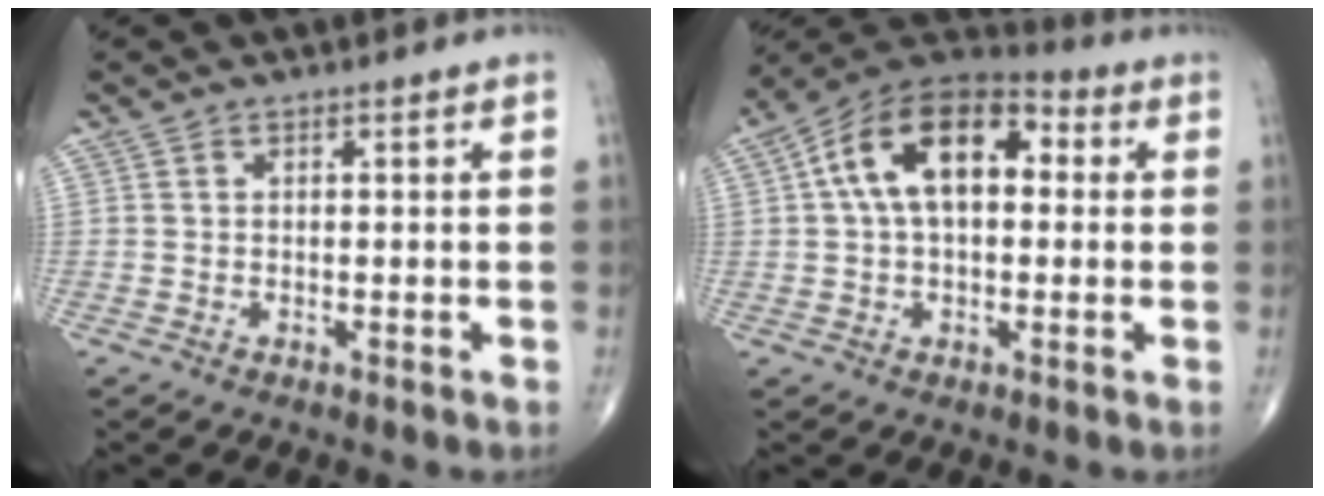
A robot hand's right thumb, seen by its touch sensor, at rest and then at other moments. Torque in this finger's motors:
{"motor_torque": [-0.37, 1.66, 0.90, 0.12, 0.14]}